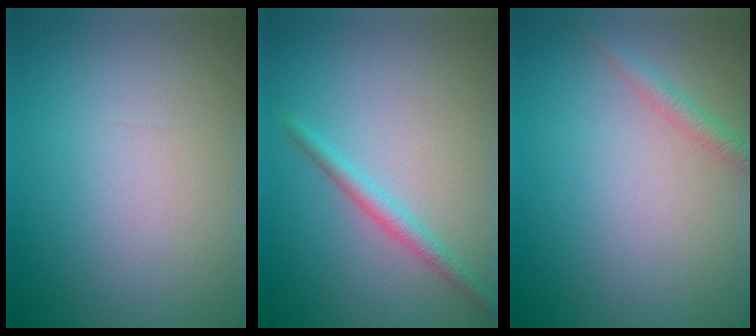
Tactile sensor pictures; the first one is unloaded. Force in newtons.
{"total": 1.8, "press": 1.8, "slide": 0.0}
{"total": 1.4, "press": 1.4, "slide": 0.0}